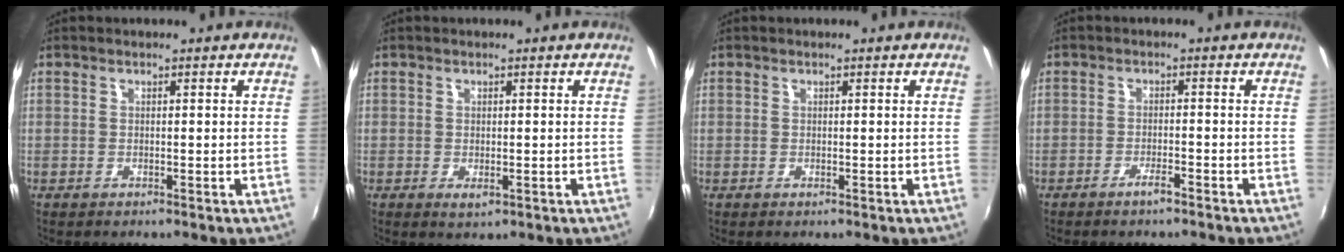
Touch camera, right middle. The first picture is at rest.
{"total": 1.5, "force": [-0.3, 0.8, 1.2], "torque": [-0.021, -0.007, -0.003]}
{"total": 0.0}
{"total": 2.3, "force": [-1.9, 0.3, 1.2], "torque": [-0.032, -0.001, -0.034]}